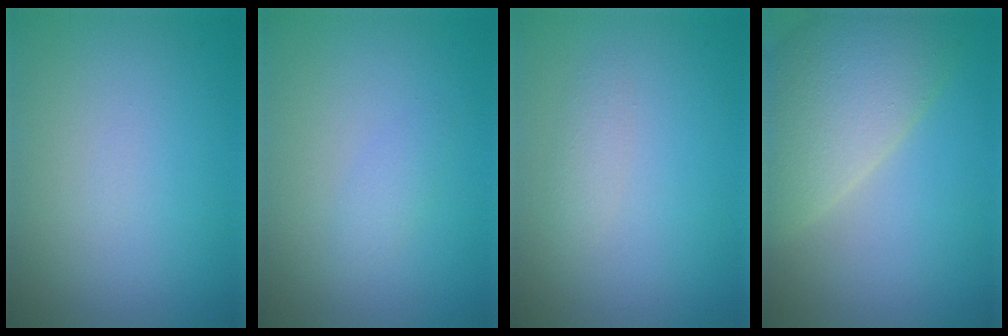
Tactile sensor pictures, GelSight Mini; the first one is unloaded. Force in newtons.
{"total": 1.1, "press": 1.1, "slide": 0.0}
{"total": 1.1, "press": 1.1, "slide": 0.1}
{"total": 9.5, "press": 9.4, "slide": 1.2}